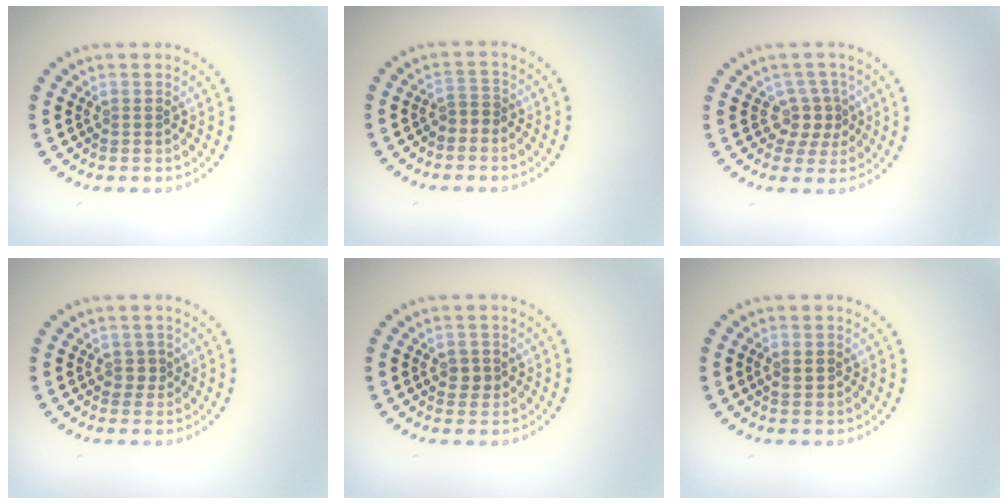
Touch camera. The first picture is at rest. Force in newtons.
{"total": 1.1, "press": 0.9, "slide": 0.7}
{"total": 2.5, "press": 1.9, "slide": 1.6}
{"total": 1.0, "press": 0.8, "slide": 0.6}
{"total": 1.5, "press": 1.5, "slide": 0.3}
{"total": 0.9, "press": 0.9, "slide": 0.1}